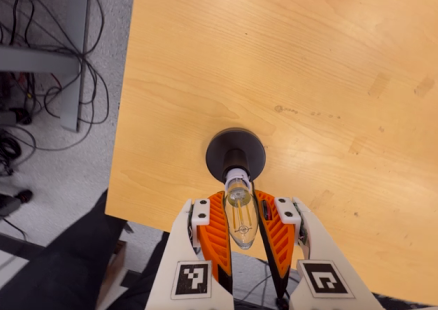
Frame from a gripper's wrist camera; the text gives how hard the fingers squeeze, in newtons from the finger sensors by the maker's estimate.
{"total": 15.0, "left": 15.4, "right": 14.6}